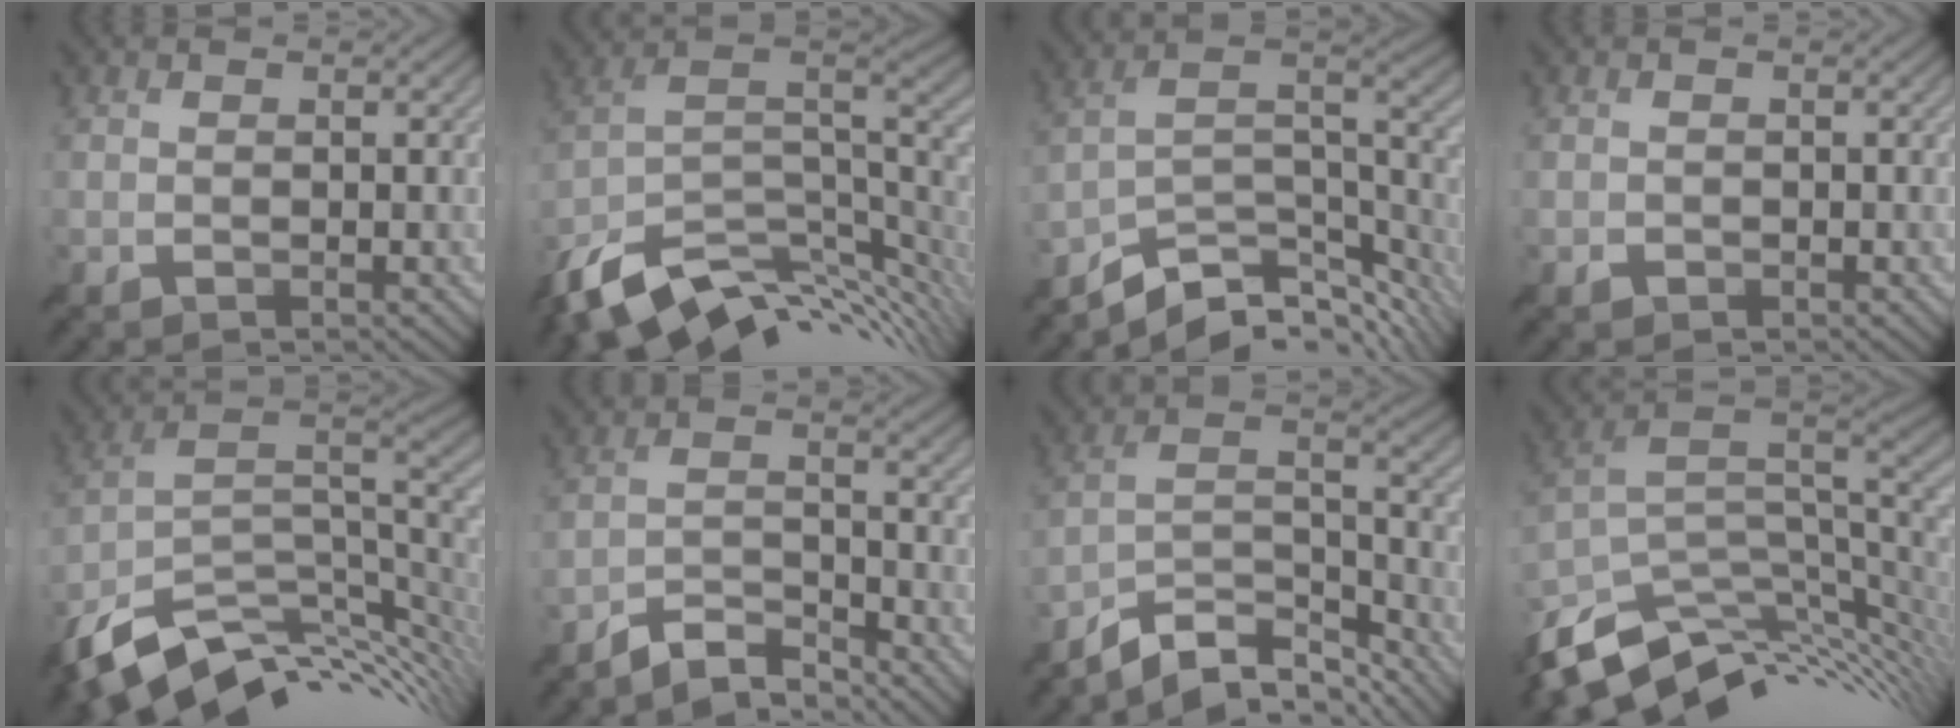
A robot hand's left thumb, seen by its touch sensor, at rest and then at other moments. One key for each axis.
{"total": 13.5, "fx": -7.3, "fy": 6.2, "fz": 9.4, "tx": -0.207, "ty": -0.018, "tz": -0.122}
{"total": 11.1, "fx": -8.1, "fy": 4.2, "fz": 6.4, "tx": -0.121, "ty": -0.001, "tz": -0.134}
{"total": 0.8, "fx": -0.4, "fy": 0.6, "fz": 0.1, "tx": 0.000, "ty": -0.005, "tz": -0.007}
{"total": 13.1, "fx": -6.1, "fy": 6.5, "fz": 9.5, "tx": -0.209, "ty": -0.024, "tz": -0.099}
{"total": 5.5, "fx": -5.1, "fy": 1.1, "fz": 1.6, "tx": -0.034, "ty": -0.003, "tz": -0.101}
{"total": 9.5, "fx": -7.7, "fy": 3.3, "fz": 4.5, "tx": -0.080, "ty": -0.003, "tz": -0.150}
{"total": 12.6, "fx": -4.9, "fy": 6.8, "fz": 9.4, "tx": -0.215, "ty": -0.030, "tz": -0.079}